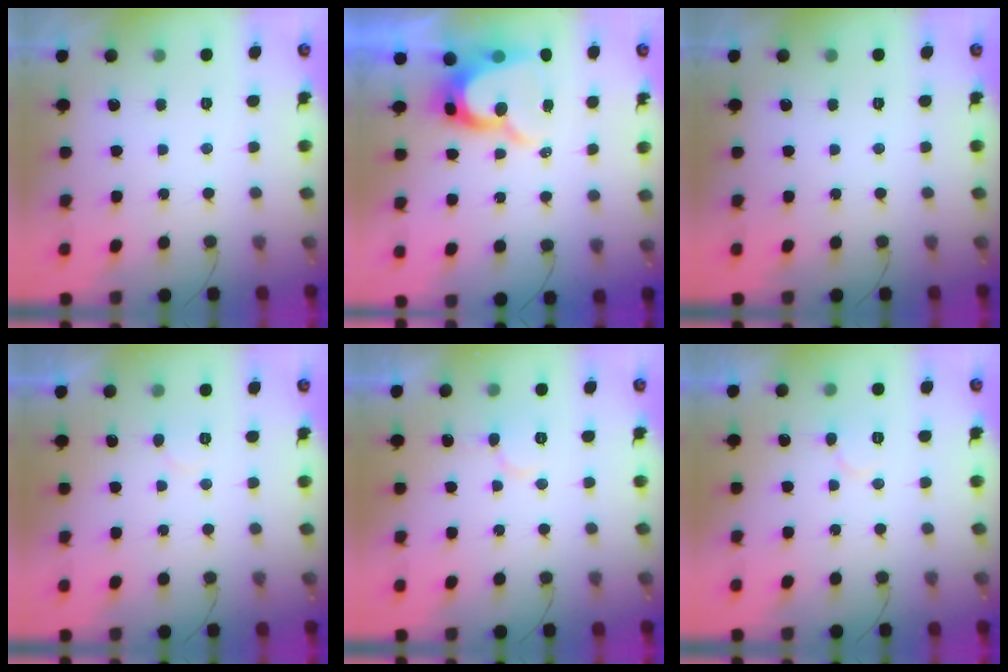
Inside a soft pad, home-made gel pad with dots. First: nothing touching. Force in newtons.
{"total": 12.1, "press": 12.0, "slide": 1.3}
{"total": 0.0}
{"total": 4.1, "press": 4.1, "slide": 0.3}
{"total": 7.0, "press": 7.0, "slide": 0.6}
{"total": 6.7, "press": 6.7, "slide": 0.8}